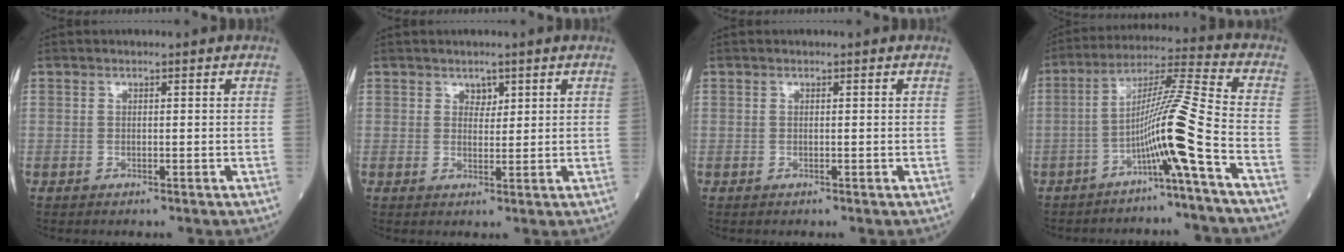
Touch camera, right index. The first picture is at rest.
{"total": 1.8, "force": [1.1, 1.1, 0.8], "torque": [-0.006, -0.002, 0.018]}
{"total": 0.0}
{"total": 10.3, "force": [-4.5, -2.3, 9.0], "torque": [-0.162, 0.011, -0.084]}